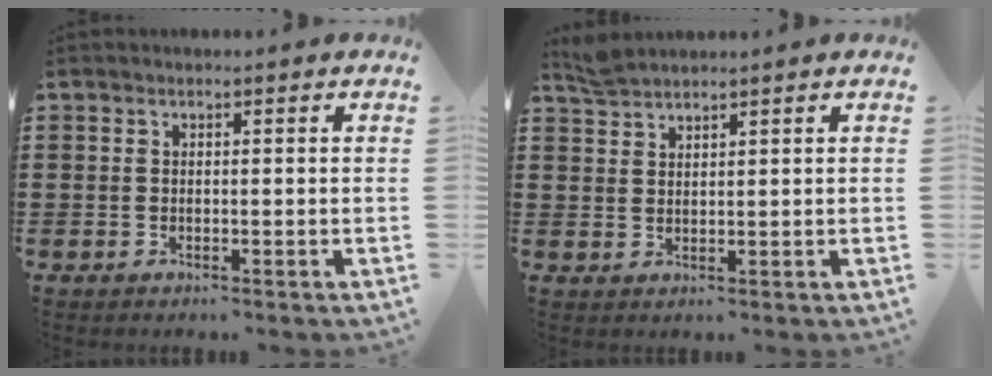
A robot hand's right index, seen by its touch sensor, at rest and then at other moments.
{"total": 2.1, "force": [2.1, 0.2, 0.3], "torque": [-0.012, 0.003, 0.040]}